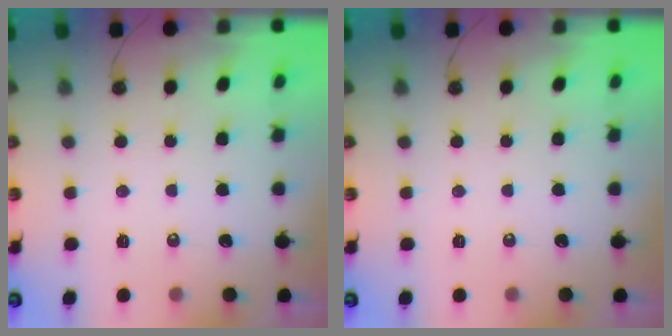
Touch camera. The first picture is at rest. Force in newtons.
{"total": 0.0}